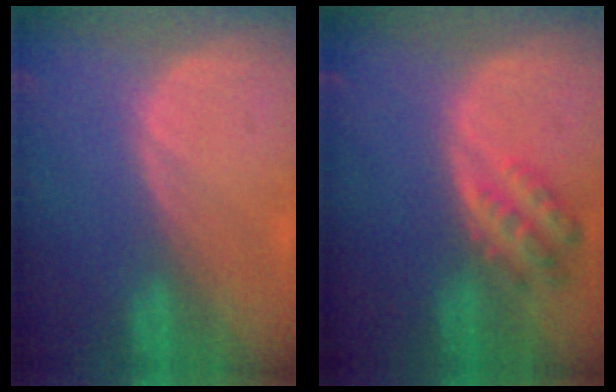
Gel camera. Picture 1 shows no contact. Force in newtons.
{"total": 4.5, "press": 4.5, "slide": 0.6}